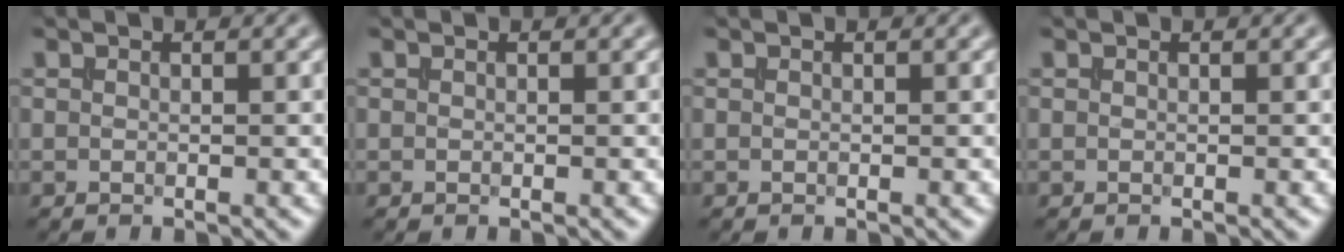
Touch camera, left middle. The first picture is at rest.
{"total": 0.0}
{"total": 0.0}
{"total": 0.0}